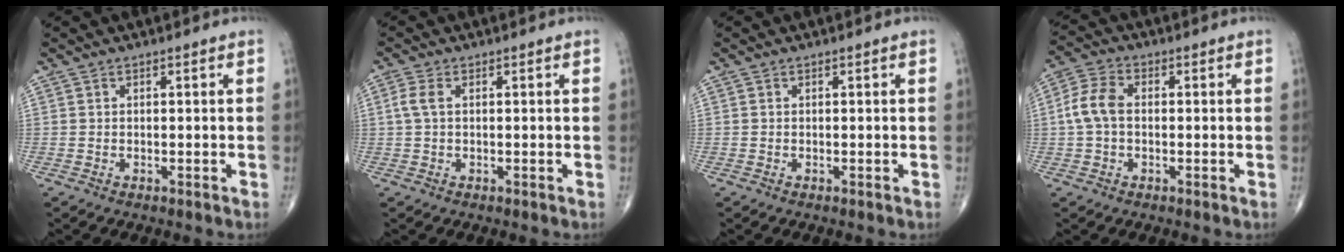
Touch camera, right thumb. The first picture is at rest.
{"total": 2.7, "force": [0.5, 1.4, 2.2], "torque": [-0.062, 0.009, 0.008]}
{"total": 0.0}
{"total": 6.4, "force": [0.0, 4.1, 4.9], "torque": [-0.105, 0.019, -0.009]}